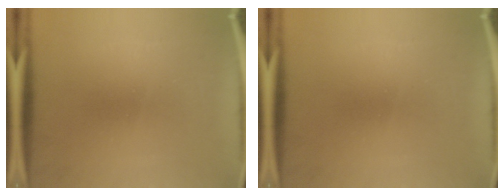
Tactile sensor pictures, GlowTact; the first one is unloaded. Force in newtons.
{"total": 0.0}